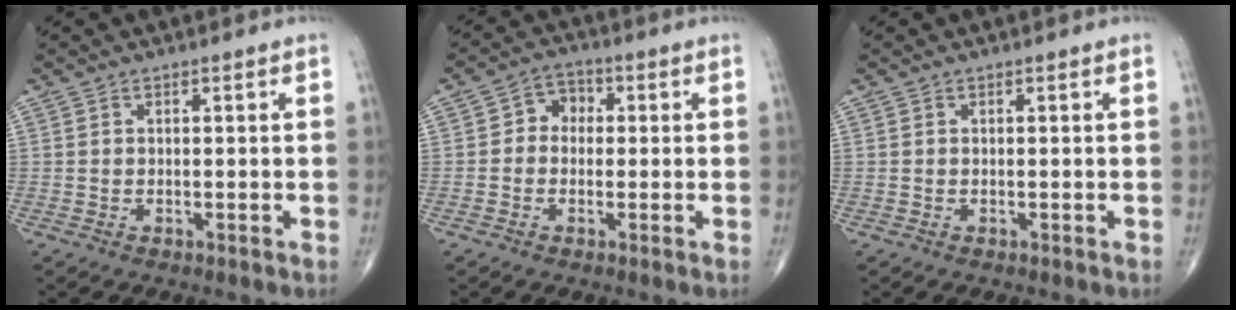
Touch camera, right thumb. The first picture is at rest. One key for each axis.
{"total": 6.3, "fx": 0.1, "fy": 5.1, "fz": 3.7, "tx": -0.035, "ty": 0.025, "tz": -0.011}
{"total": 0.0}